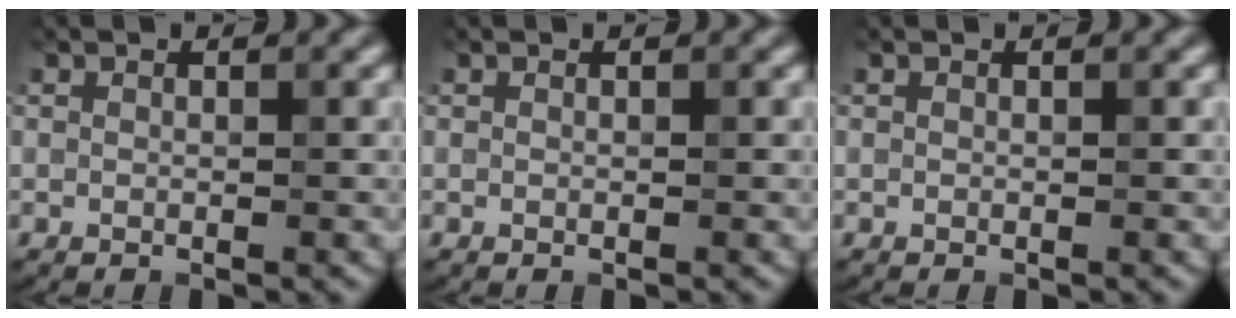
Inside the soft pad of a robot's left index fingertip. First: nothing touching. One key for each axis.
{"total": 0.0}
{"total": 0.0}